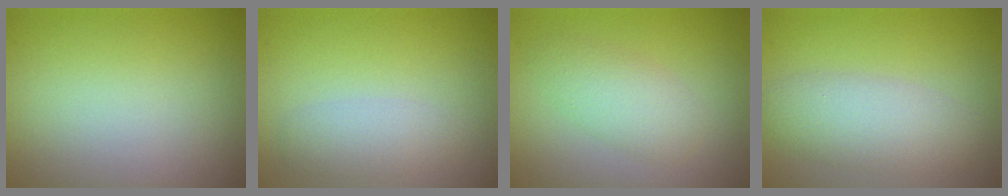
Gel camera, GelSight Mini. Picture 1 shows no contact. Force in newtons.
{"total": 2.1, "press": 2.1, "slide": 0.2}
{"total": 3.0, "press": 3.0, "slide": 0.1}
{"total": 4.0, "press": 4.0, "slide": 0.1}